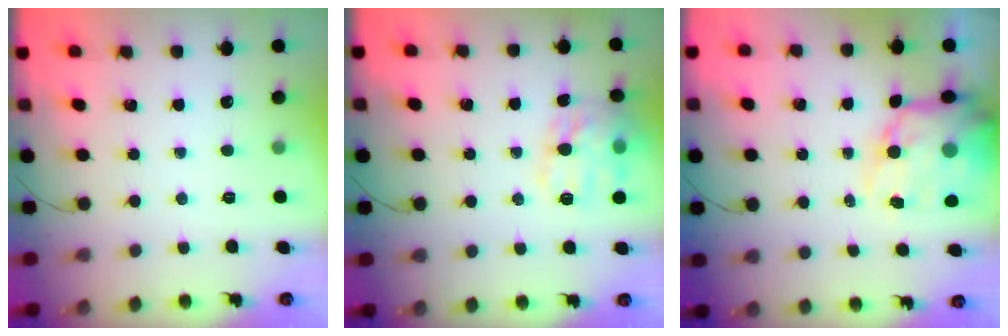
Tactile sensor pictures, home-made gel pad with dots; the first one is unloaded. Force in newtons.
{"total": 15.5, "press": 15.5, "slide": 0.9}
{"total": 16.0, "press": 15.4, "slide": 4.1}